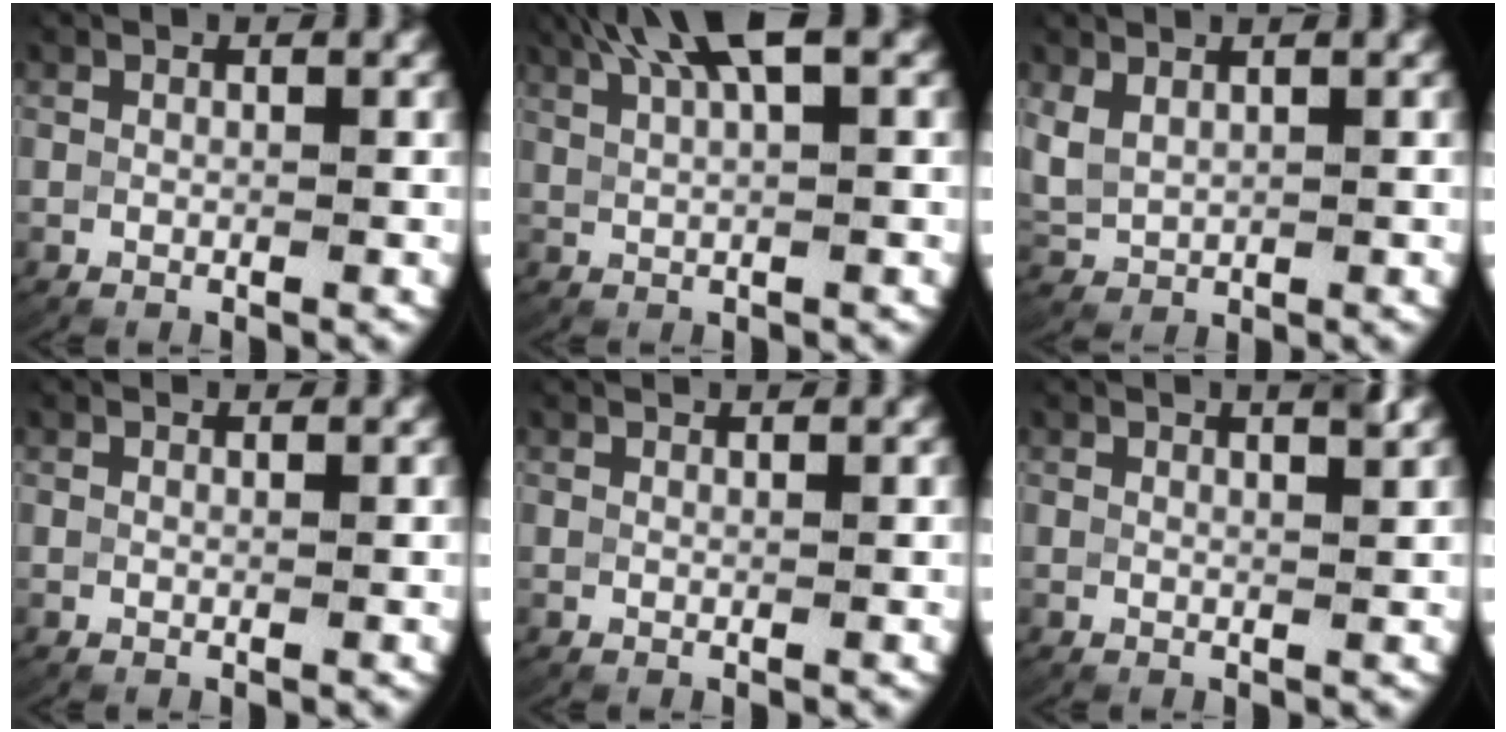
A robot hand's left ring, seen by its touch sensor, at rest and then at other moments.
{"total": 5.0, "force": [3.3, 1.0, 3.6], "torque": [-0.069, 0.011, 0.056]}
{"total": 3.3, "force": [0.4, 2.9, 1.6], "torque": [-0.062, -0.008, 0.020]}
{"total": 0.8, "force": [0.7, -0.2, 0.1], "torque": [0.000, -0.004, 0.014]}
{"total": 0.7, "force": [0.7, -0.1, 0.2], "torque": [-0.002, 0.001, 0.011]}
{"total": 2.5, "force": [1.8, 0.3, 1.8], "torque": [-0.024, -0.002, 0.028]}